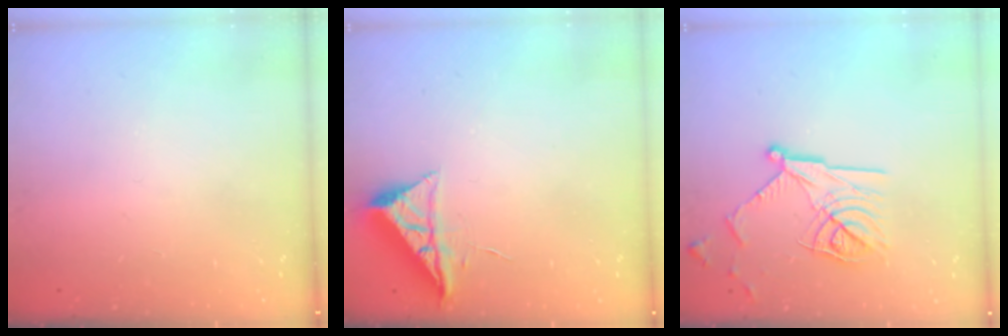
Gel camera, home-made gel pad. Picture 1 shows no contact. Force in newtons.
{"total": 6.1, "press": 6.1, "slide": 0.7}
{"total": 16.1, "press": 16.1, "slide": 0.6}